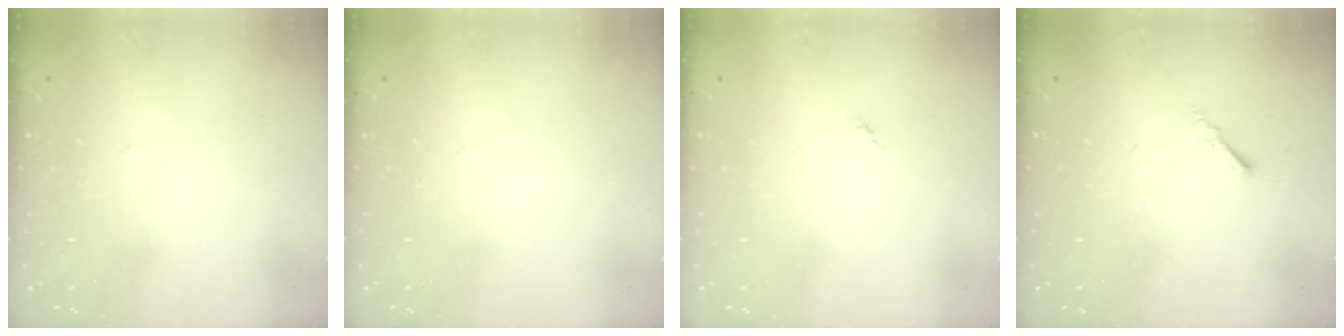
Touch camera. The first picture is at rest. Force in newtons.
{"total": 0.0}
{"total": 0.0}
{"total": 0.0}